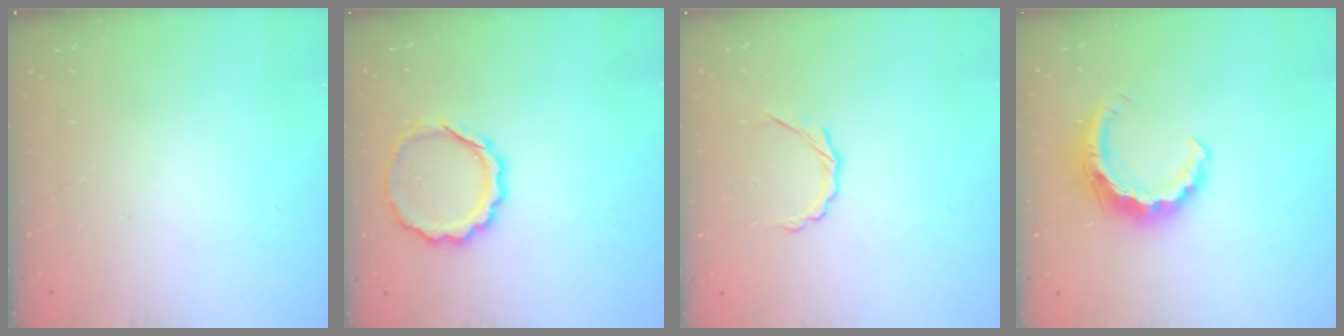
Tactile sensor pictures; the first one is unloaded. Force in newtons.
{"total": 10.2, "press": 10.0, "slide": 1.9}
{"total": 3.5, "press": 3.3, "slide": 1.2}
{"total": 8.8, "press": 8.7, "slide": 1.3}